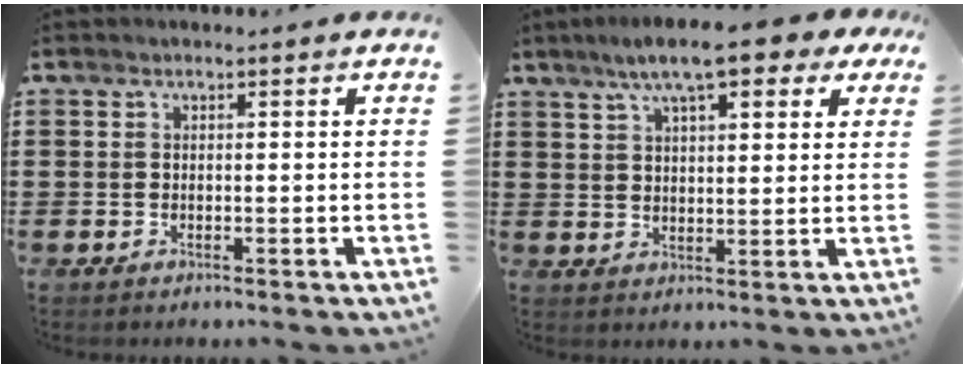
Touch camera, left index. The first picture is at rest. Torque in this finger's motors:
{"motor_torque": [2.14, 0.00, 1.05, 0.21]}